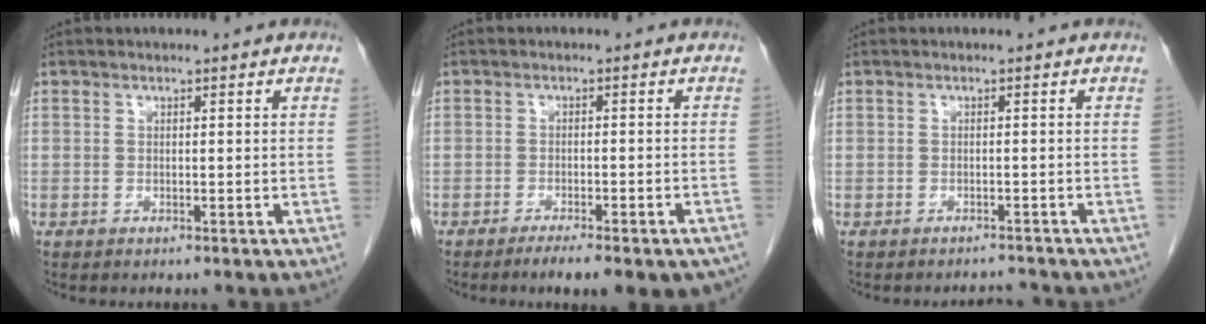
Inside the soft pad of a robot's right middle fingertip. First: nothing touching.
{"total": 10.1, "force": [-7.8, 2.1, 6.1], "torque": [-0.065, 0.000, -0.103]}
{"total": 1.8, "force": [-1.8, -0.1, -0.3], "torque": [0.005, -0.010, -0.021]}